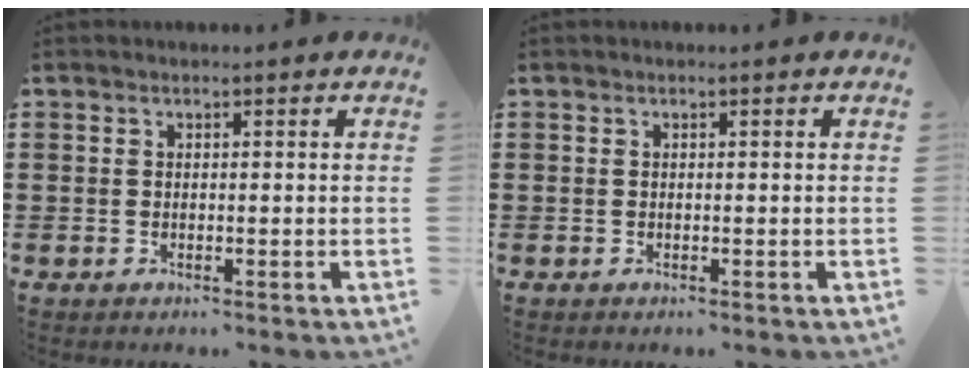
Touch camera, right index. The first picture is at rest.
{"total": 0.0}